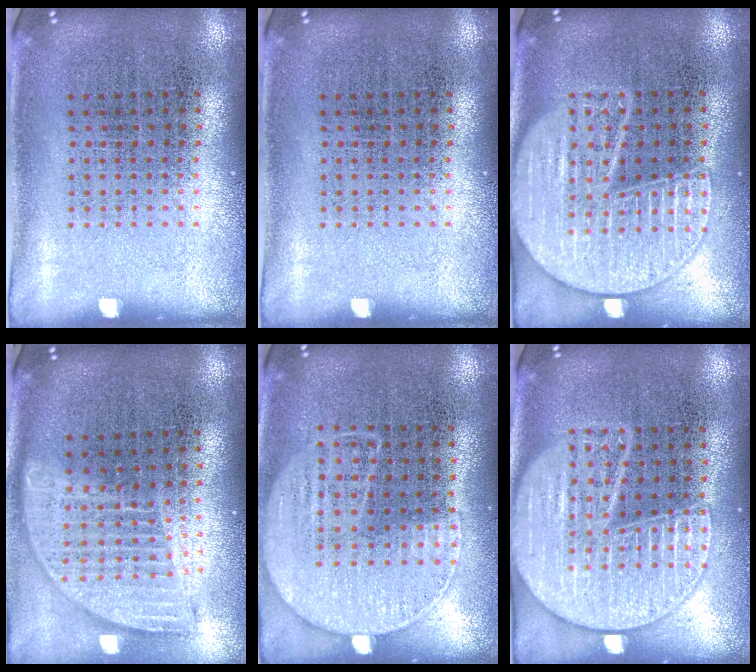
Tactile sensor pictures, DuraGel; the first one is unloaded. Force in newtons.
{"total": 0.0}
{"total": 2.7, "press": 2.7, "slide": 0.2}
{"total": 1.8, "press": 1.5, "slide": 1.0}
{"total": 1.3, "press": 1.0, "slide": 0.7}
{"total": 2.7, "press": 2.7, "slide": 0.2}